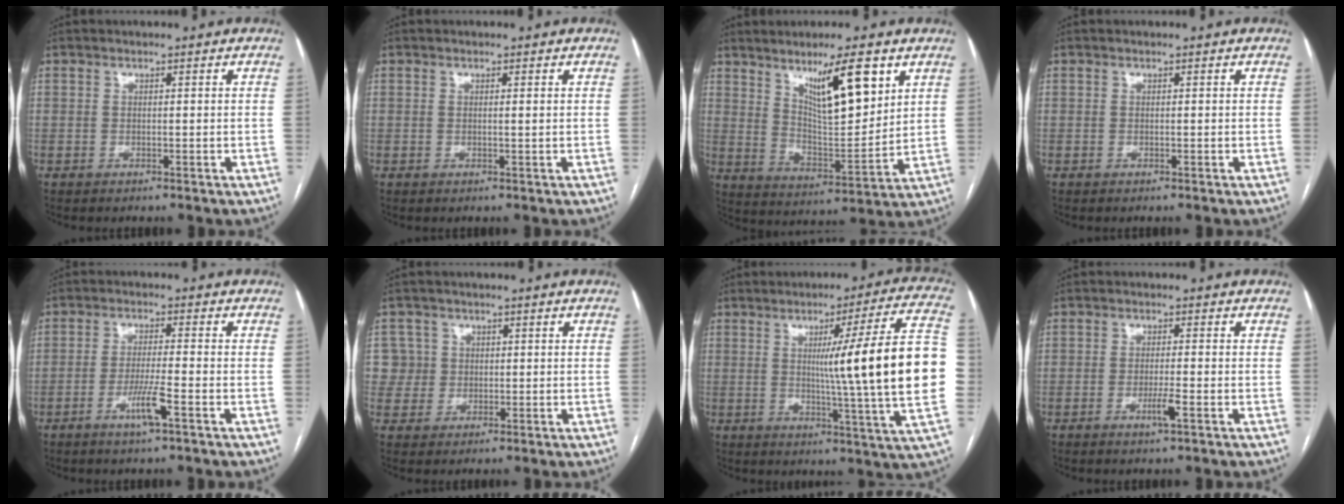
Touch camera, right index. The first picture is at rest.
{"total": 0.6, "force": [0.1, -0.1, 0.6], "torque": [-0.010, -0.001, 0.001]}
{"total": 12.3, "force": [6.6, 2.2, 10.2], "torque": [-0.174, -0.007, 0.120]}
{"total": 0.0}
{"total": 5.0, "force": [-2.5, -0.2, 4.4], "torque": [-0.084, -0.009, -0.049]}
{"total": 4.6, "force": [0.8, 4.6, -0.4], "torque": [0.026, 0.015, 0.016]}
{"total": 21.0, "force": [0.8, -2.0, 20.9], "torque": [-0.241, 0.003, -0.002]}
{"total": 2.7, "force": [-1.2, -0.1, 2.4], "torque": [-0.043, -0.004, -0.023]}